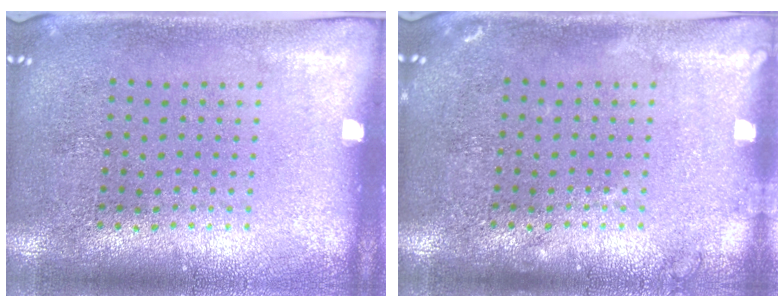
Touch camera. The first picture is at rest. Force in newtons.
{"total": 1.0, "press": 1.0, "slide": 0.3}